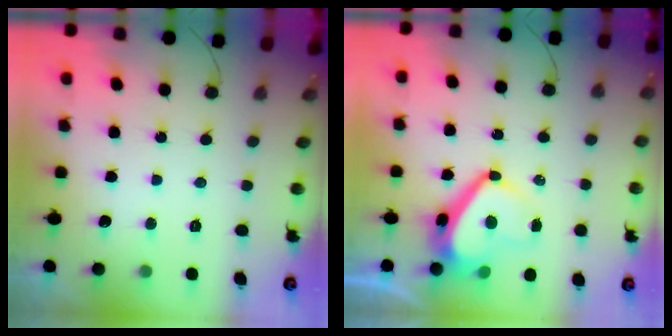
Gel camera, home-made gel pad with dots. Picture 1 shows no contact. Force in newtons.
{"total": 9.8, "press": 9.7, "slide": 1.3}